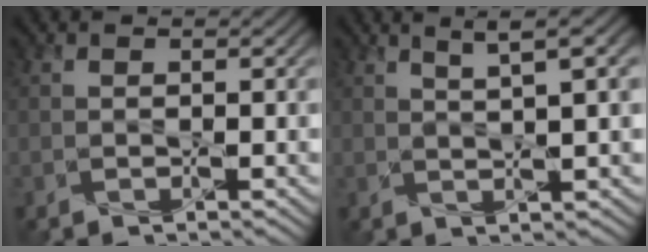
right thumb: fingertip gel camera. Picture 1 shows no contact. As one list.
[{"total": 4.9, "force": [2.7, 0.4, 4.1], "torque": [-0.067, 0.017, 0.044]}]